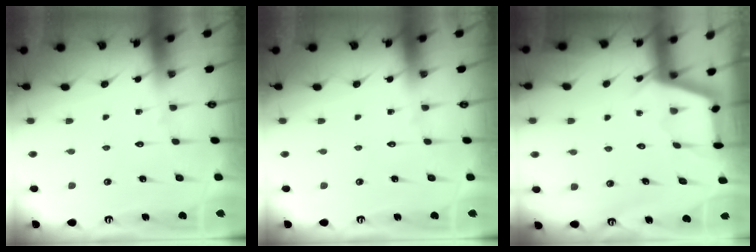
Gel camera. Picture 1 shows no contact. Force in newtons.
{"total": 0.0}
{"total": 2.8, "press": 2.8, "slide": 0.3}